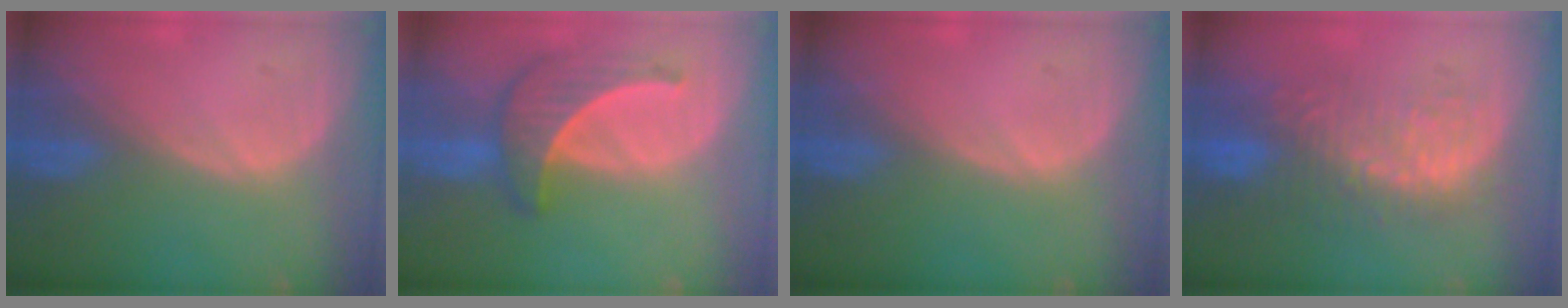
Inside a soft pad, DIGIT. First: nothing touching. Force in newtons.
{"total": 6.4, "press": 6.3, "slide": 0.7}
{"total": 0.0}
{"total": 9.7, "press": 8.9, "slide": 3.9}